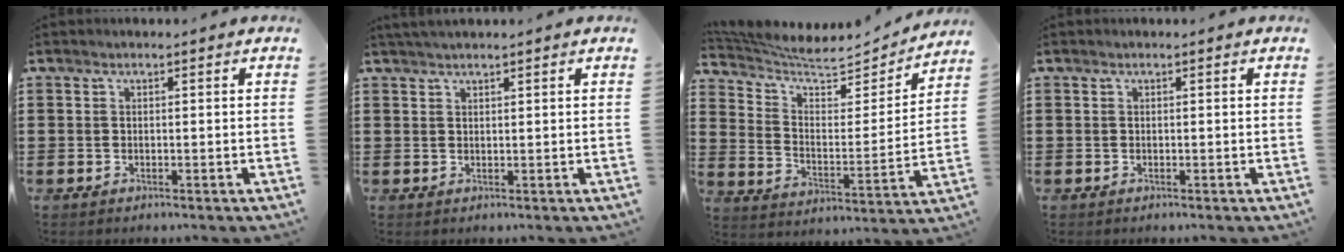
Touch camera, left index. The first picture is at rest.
{"total": 1.3, "force": [1.1, 0.0, 0.5], "torque": [-0.013, 0.000, 0.022]}
{"total": 6.1, "force": [5.7, 1.2, 1.8], "torque": [-0.069, -0.047, 0.093]}
{"total": 0.0}